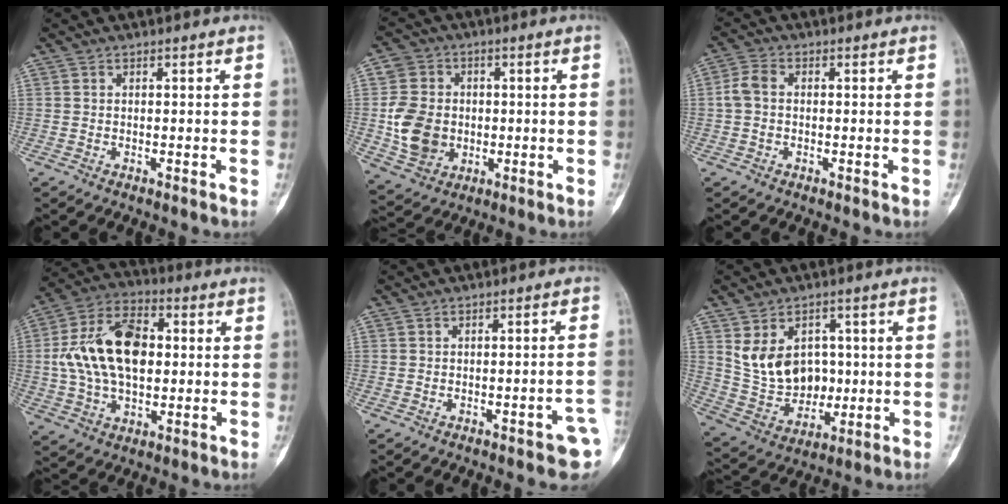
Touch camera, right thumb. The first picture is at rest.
{"total": 11.9, "force": [-0.7, 10.0, 6.5], "torque": [-0.093, 0.003, -0.006]}
{"total": 3.0, "force": [0.1, 2.1, 2.2], "torque": [-0.045, 0.010, -0.003]}
{"total": 17.9, "force": [1.2, 11.0, 14.0], "torque": [-0.240, 0.021, 0.019]}
{"total": 6.2, "force": [-2.7, 1.5, 5.3], "torque": [-0.058, 0.017, -0.029]}
{"total": 12.5, "force": [2.2, 9.6, 7.6], "torque": [-0.089, -0.003, 0.062]}